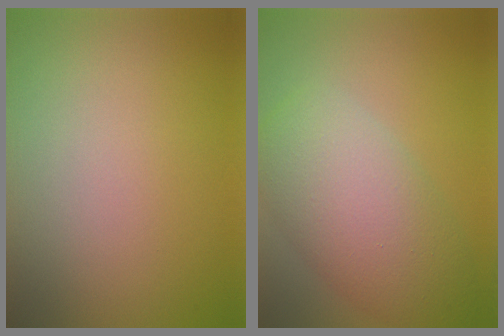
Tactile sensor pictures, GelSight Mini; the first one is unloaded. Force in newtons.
{"total": 7.8, "press": 7.8, "slide": 0.3}